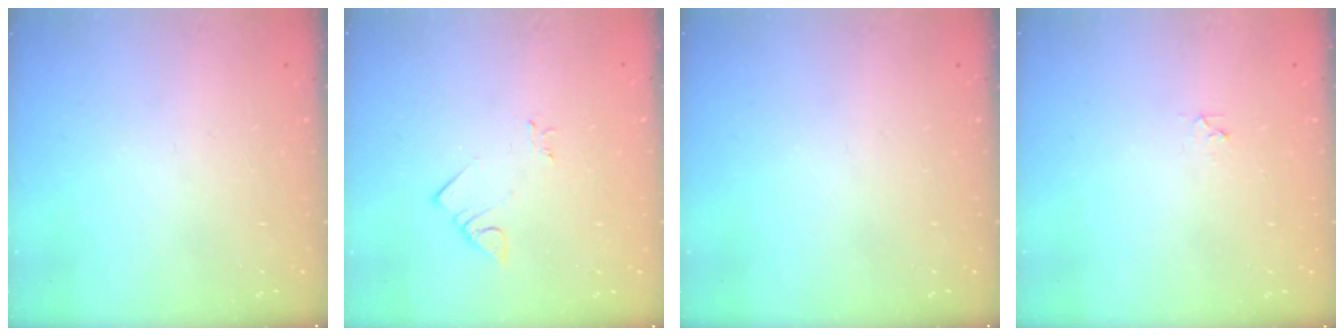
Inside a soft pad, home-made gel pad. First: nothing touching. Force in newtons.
{"total": 2.3, "press": 2.3, "slide": 0.3}
{"total": 0.0}
{"total": 1.9, "press": 1.9, "slide": 0.2}